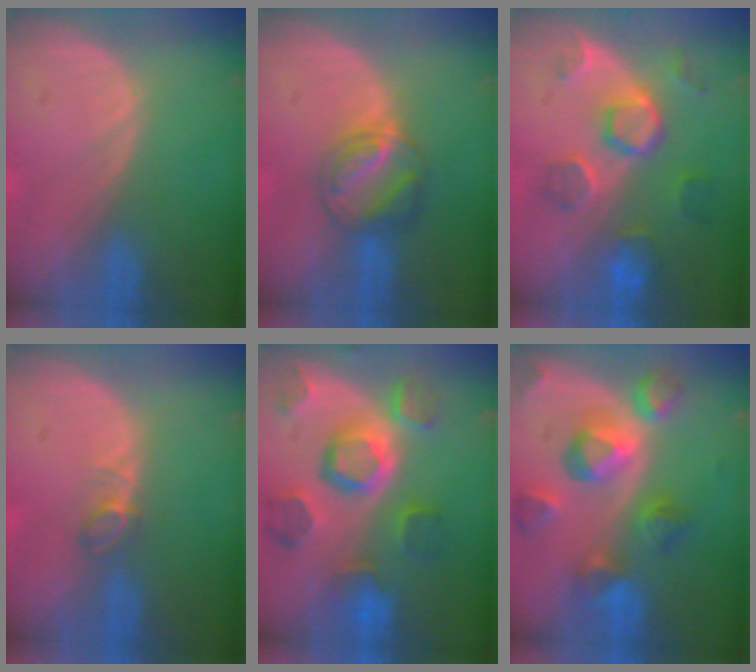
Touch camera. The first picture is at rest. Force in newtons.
{"total": 5.8, "press": 5.8, "slide": 0.6}
{"total": 8.6, "press": 7.7, "slide": 3.8}
{"total": 2.1, "press": 2.1, "slide": 0.4}
{"total": 11.4, "press": 10.0, "slide": 5.7}
{"total": 10.3, "press": 9.2, "slide": 4.7}